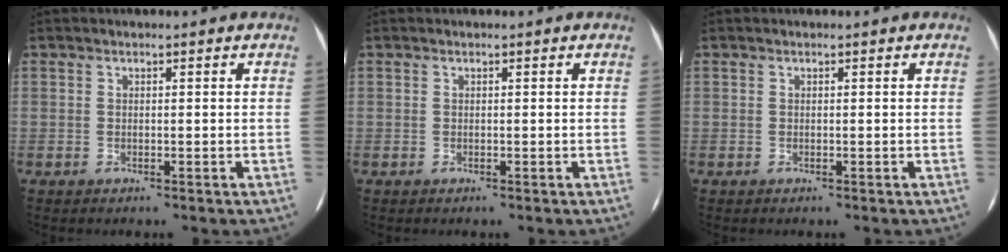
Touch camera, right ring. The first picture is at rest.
{"total": 0.0}
{"total": 0.0}